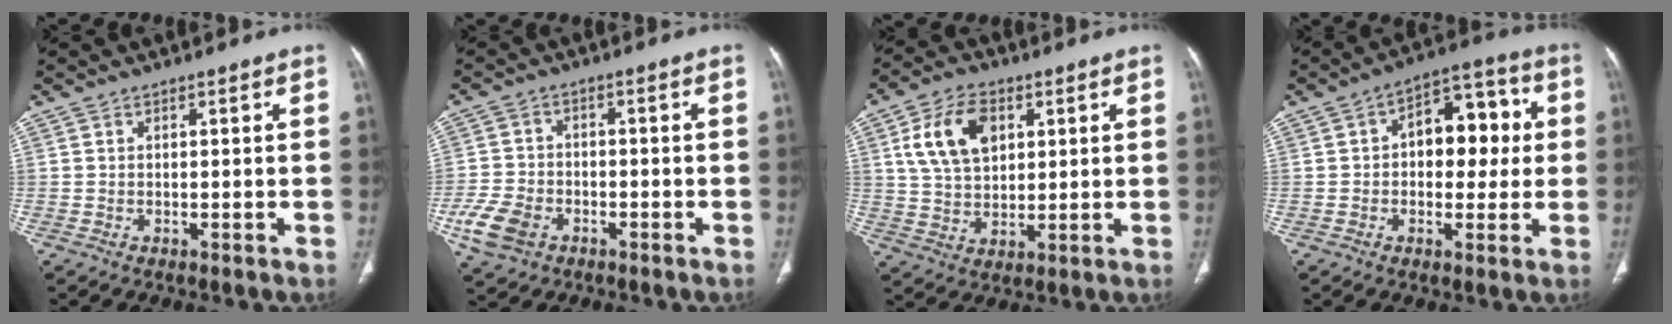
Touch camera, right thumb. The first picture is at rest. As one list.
[{"total": 7.8, "force": [-3.6, 5.5, 4.3], "torque": [-0.091, 0.012, -0.065]}, {"total": 12.0, "force": [4.0, 7.7, 8.2], "torque": [-0.134, -0.004, 0.075]}, {"total": 12.3, "force": [1.3, 7.6, 9.5], "torque": [-0.089, 0.029, 0.013]}]